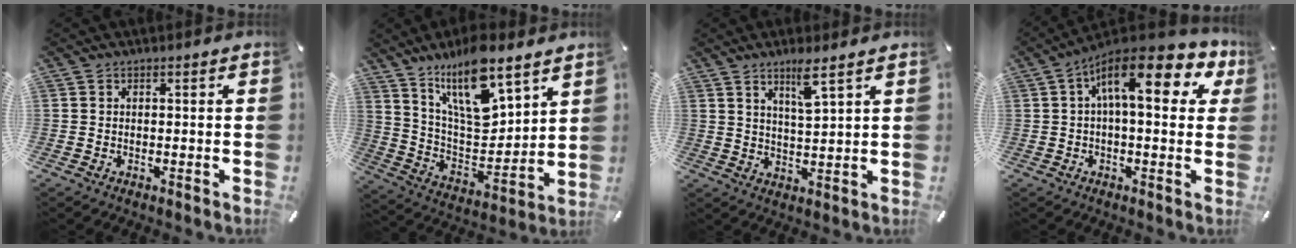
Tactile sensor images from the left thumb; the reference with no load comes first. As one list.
[{"total": 17.2, "force": [12.5, 6.9, 9.7], "torque": [-0.184, -0.072, 0.219]}, {"total": 6.0, "force": [4.3, 0.5, 4.1], "torque": [-0.074, -0.021, 0.071]}, {"total": 14.2, "force": [5.0, 5.6, 12.1], "torque": [-0.180, -0.022, 0.080]}]